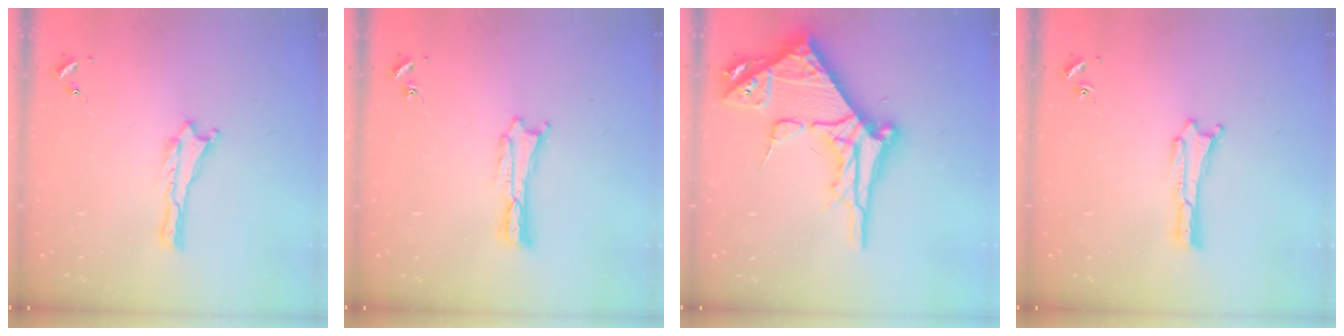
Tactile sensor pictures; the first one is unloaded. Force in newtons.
{"total": 0.5, "press": 0.5, "slide": 0.2}
{"total": 13.1, "press": 13.0, "slide": 1.5}
{"total": 0.0}